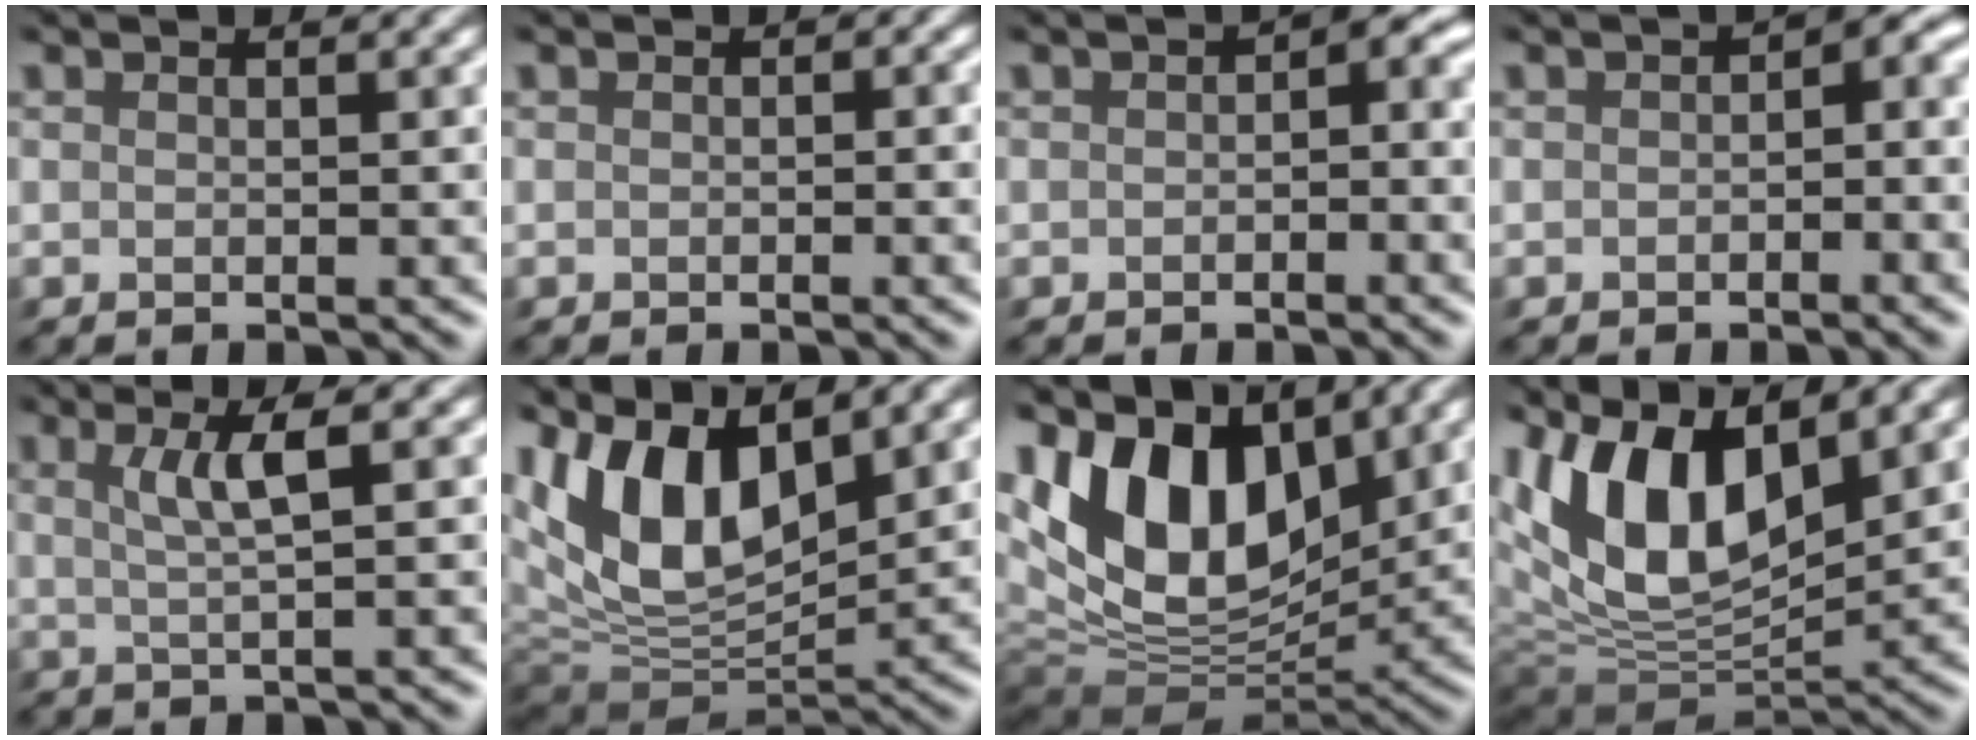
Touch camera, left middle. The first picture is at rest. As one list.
[{"total": 0.7, "force": [-0.3, 0.6, 0.3], "torque": [0.008, 0.005, -0.008]}, {"total": 3.3, "force": [-0.6, 2.1, 2.4], "torque": [-0.011, 0.007, -0.011]}, {"total": 3.9, "force": [-0.9, 2.5, 2.8], "torque": [-0.014, 0.006, -0.014]}, {"total": 2.7, "force": [1.1, 0.3, 2.5], "torque": [-0.040, 0.006, 0.019]}, {"total": 11.6, "force": [5.0, 6.0, 8.6], "torque": [-0.171, 0.008, 0.088]}, {"total": 13.9, "force": [5.4, 8.3, 9.7], "torque": [-0.186, 0.019, 0.097]}, {"total": 12.9, "force": [4.8, 6.4, 10.1], "torque": [-0.196, 0.013, 0.081]}]